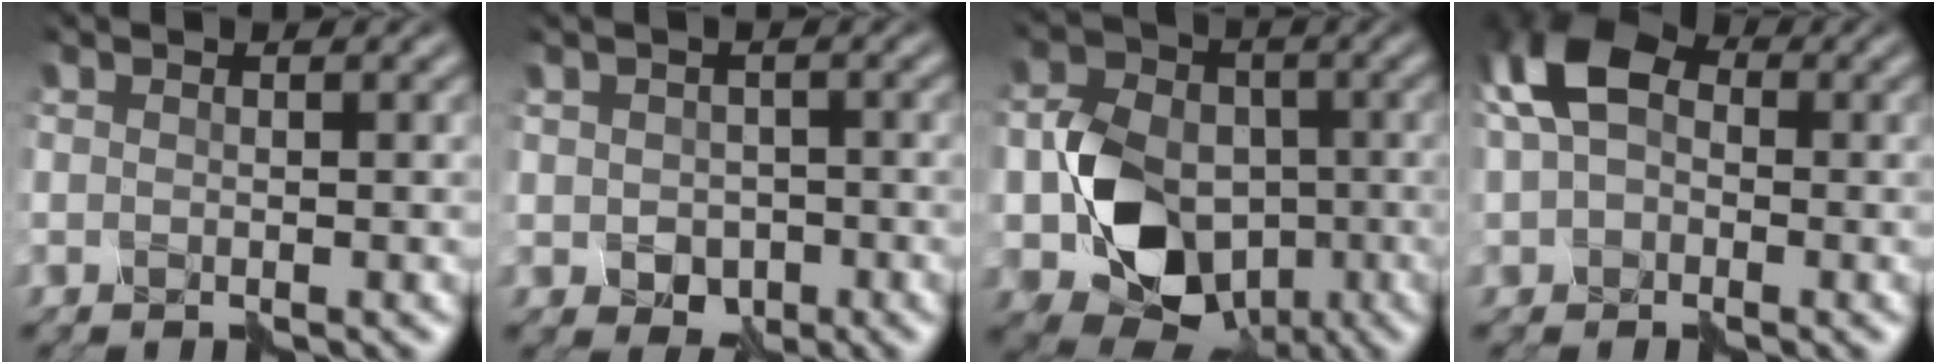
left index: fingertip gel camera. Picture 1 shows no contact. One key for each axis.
{"total": 2.0, "fx": -0.8, "fy": 1.5, "fz": 1.0, "tx": -0.020, "ty": 0.000, "tz": -0.007}
{"total": 8.8, "fx": -2.7, "fy": 7.0, "fz": 4.7, "tx": -0.088, "ty": 0.002, "tz": -0.052}
{"total": 6.9, "fx": 1.4, "fy": 4.9, "fz": 4.7, "tx": -0.101, "ty": 0.035, "tz": 0.015}